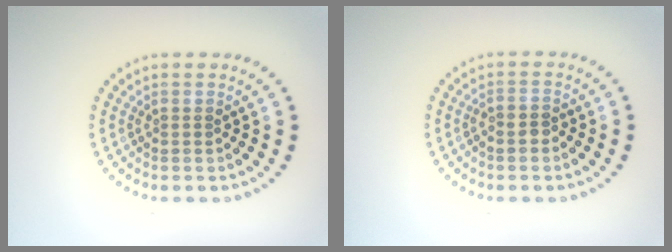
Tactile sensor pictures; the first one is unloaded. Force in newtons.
{"total": 1.1, "press": 0.9, "slide": 0.7}